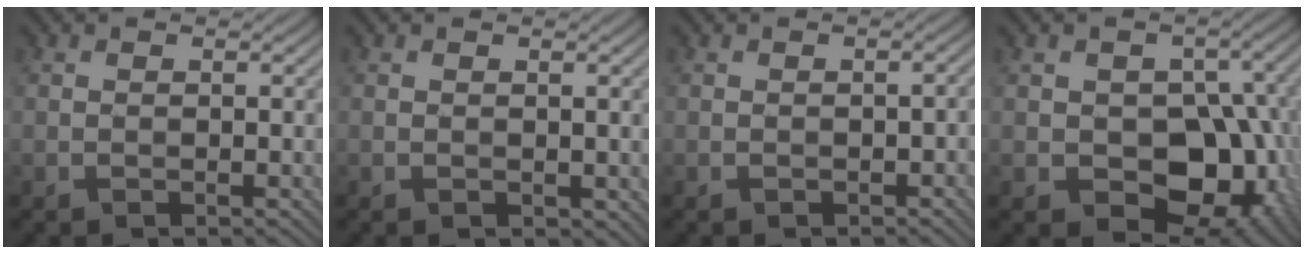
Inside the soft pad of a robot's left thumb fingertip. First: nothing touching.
{"total": 0.5, "force": [0.3, 0.4, 0.2], "torque": [-0.005, -0.002, 0.008]}
{"total": 1.0, "force": [-0.6, 0.6, 0.6], "torque": [-0.014, -0.004, -0.006]}
{"total": 11.8, "force": [-3.3, 8.3, 7.7], "torque": [-0.088, -0.009, -0.049]}